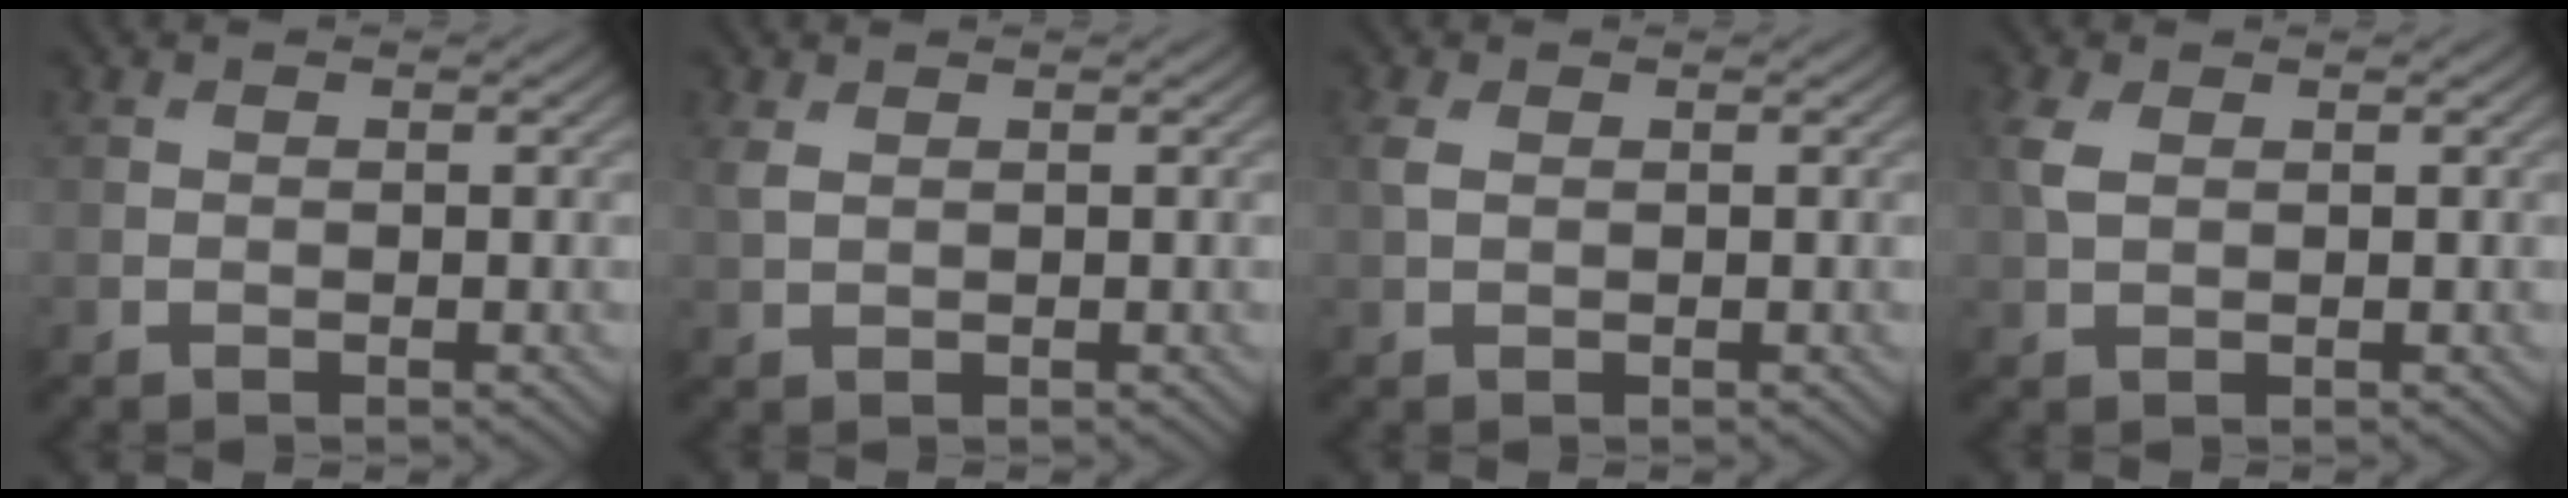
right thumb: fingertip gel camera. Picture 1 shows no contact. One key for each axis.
{"total": 1.7, "fx": 0.8, "fy": 0.9, "fz": 1.2, "tx": -0.037, "ty": 0.002, "tz": 0.018}
{"total": 1.7, "fx": 0.5, "fy": 1.1, "fz": 1.3, "tx": -0.040, "ty": 0.003, "tz": 0.009}
{"total": 2.6, "fx": 0.8, "fy": 1.6, "fz": 1.9, "tx": -0.058, "ty": 0.005, "tz": 0.016}